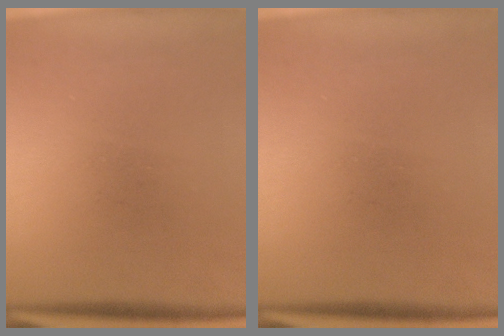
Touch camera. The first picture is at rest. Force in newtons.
{"total": 0.0}